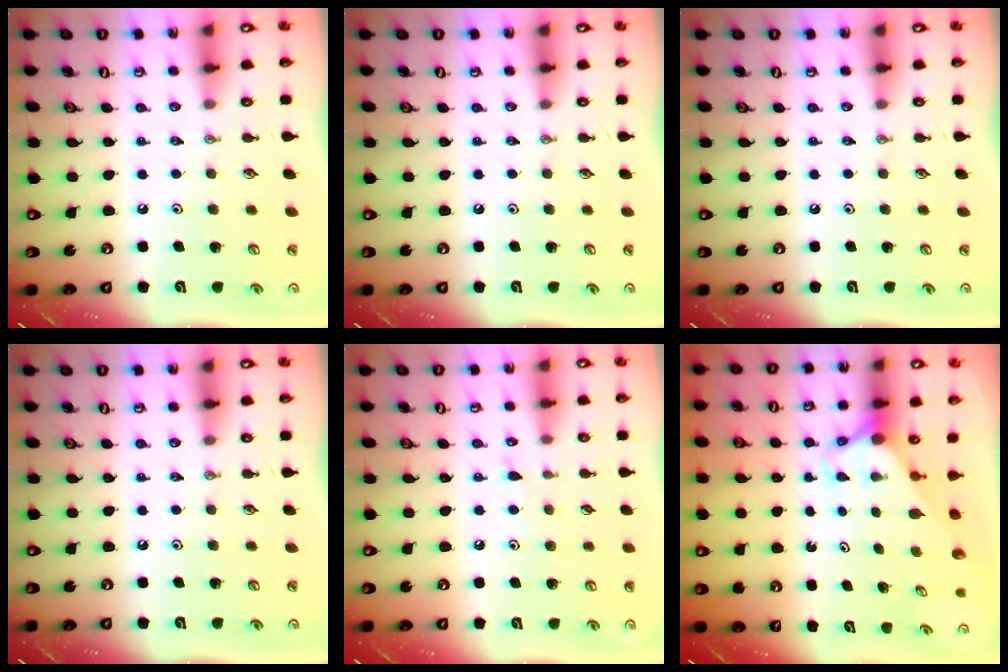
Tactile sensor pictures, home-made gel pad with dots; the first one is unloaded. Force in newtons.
{"total": 0.0}
{"total": 0.0}
{"total": 0.0}
{"total": 6.7, "press": 6.6, "slide": 0.7}
{"total": 2.6, "press": 2.6, "slide": 0.1}